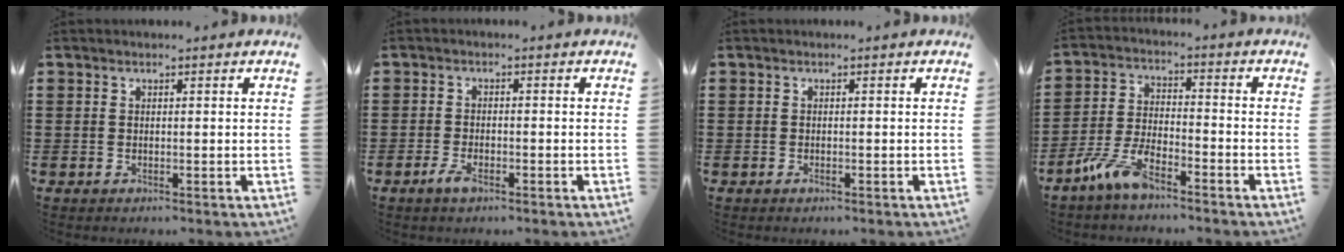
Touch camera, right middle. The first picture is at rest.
{"total": 2.8, "force": [-1.6, 1.1, 2.1], "torque": [-0.058, -0.006, -0.035]}
{"total": 0.6, "force": [-0.4, 0.3, 0.3], "torque": [-0.005, -0.002, -0.008]}
{"total": 6.8, "force": [-5.2, 1.8, 4.0], "torque": [-0.100, -0.003, -0.103]}